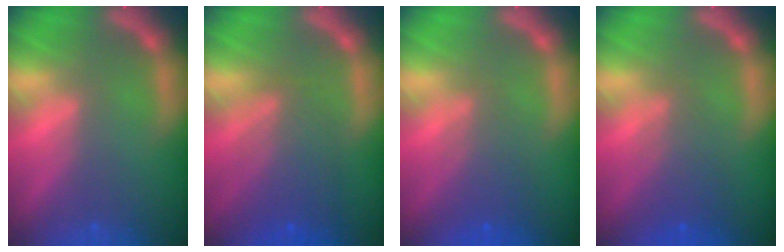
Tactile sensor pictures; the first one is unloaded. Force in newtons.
{"total": 5.6}
{"total": 3.6}
{"total": 3.6}